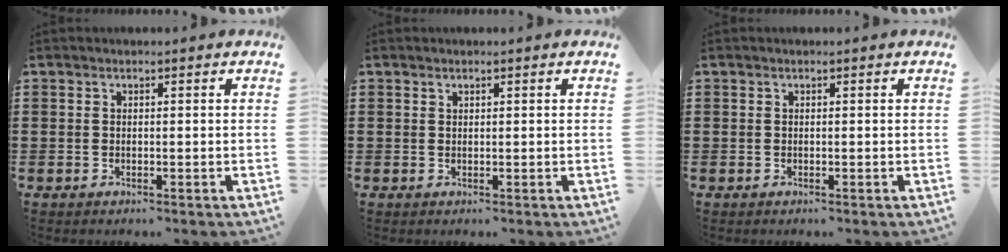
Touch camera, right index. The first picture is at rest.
{"total": 0.5, "force": [0.4, 0.3, 0.1], "torque": [-0.003, 0.001, 0.008]}
{"total": 0.0}